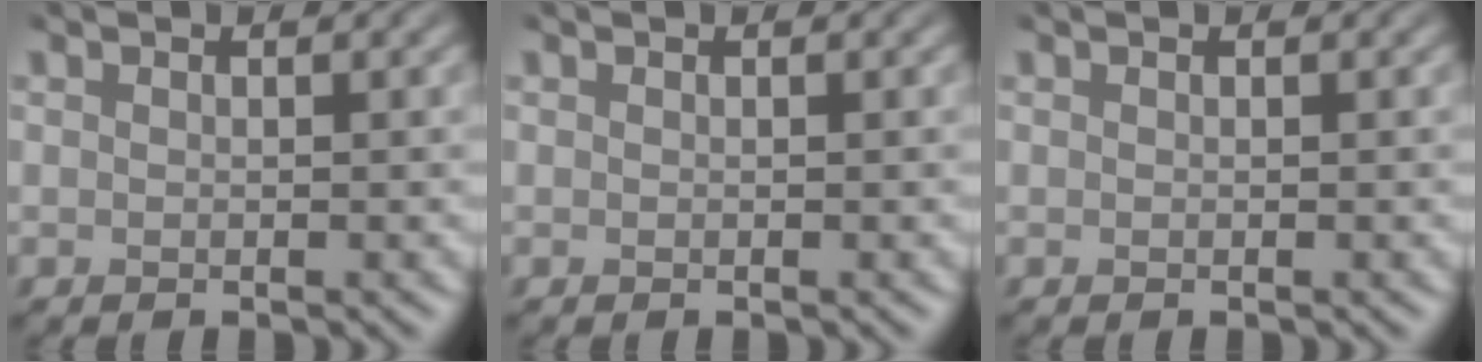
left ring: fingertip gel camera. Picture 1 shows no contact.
{"total": 0.0}
{"total": 0.0}